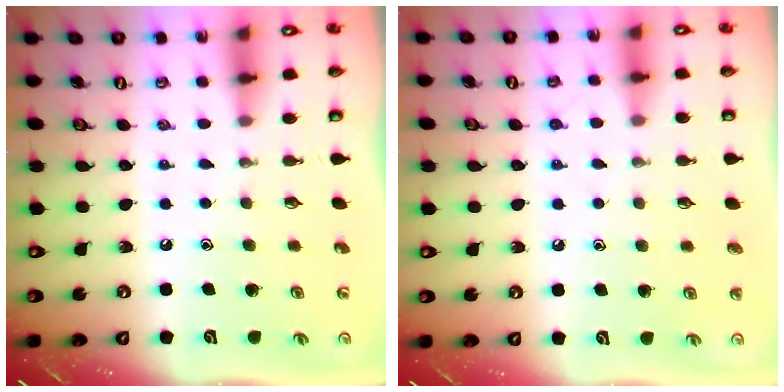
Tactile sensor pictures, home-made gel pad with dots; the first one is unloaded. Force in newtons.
{"total": 5.2, "press": 5.2, "slide": 0.4}